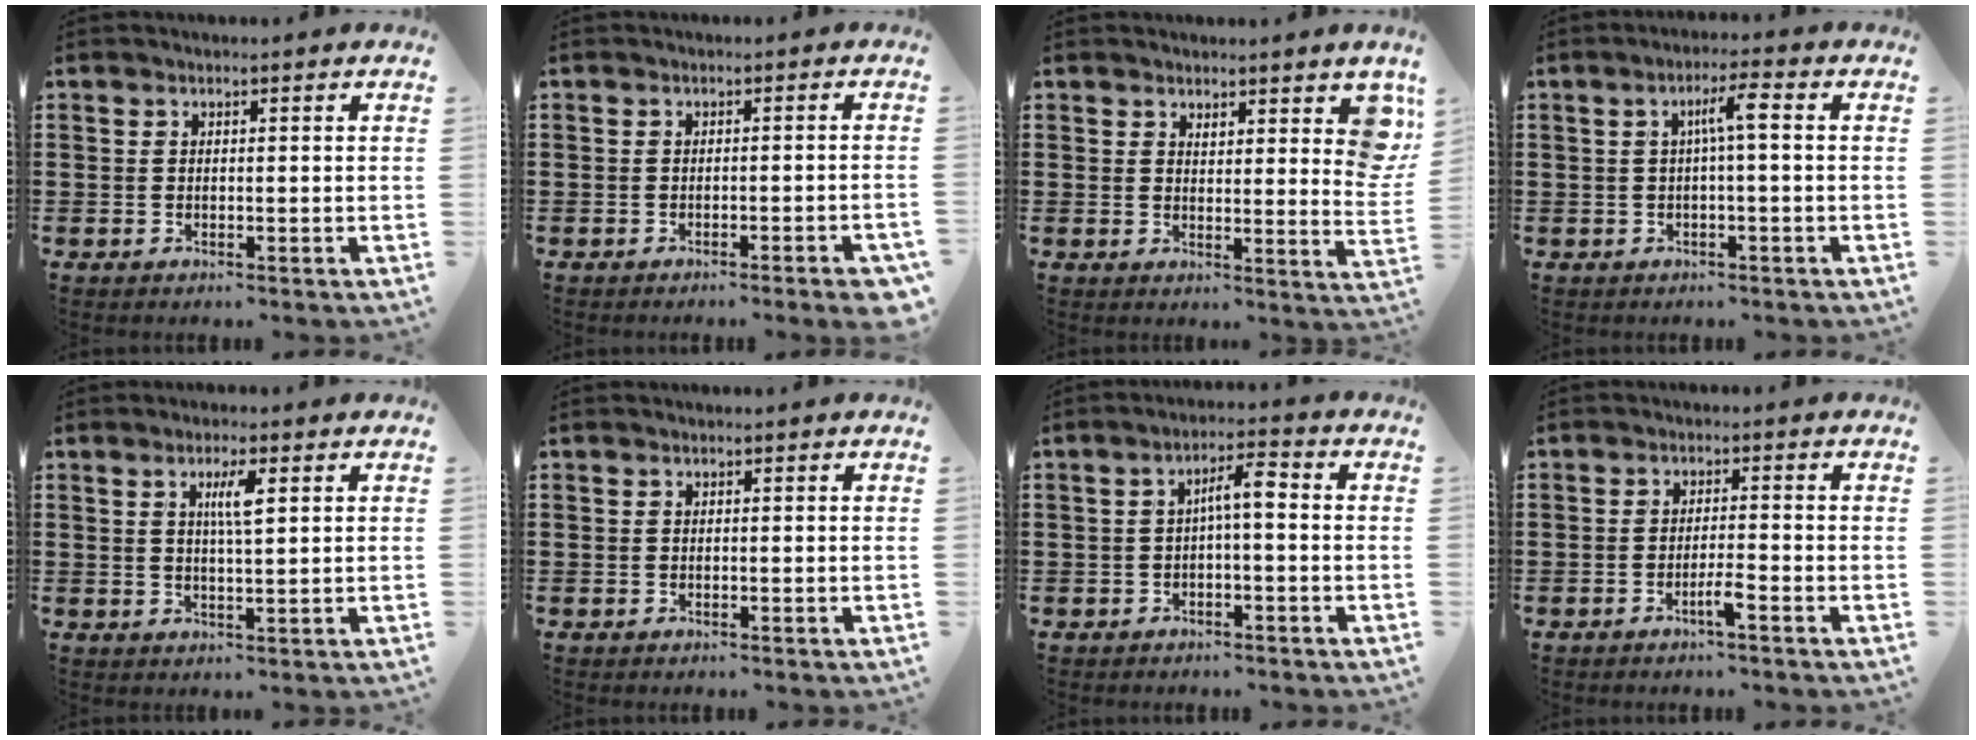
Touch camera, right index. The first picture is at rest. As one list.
[{"total": 2.0, "force": [-1.4, -0.2, 1.4], "torque": [-0.023, -0.001, -0.025]}, {"total": 4.3, "force": [3.3, 1.4, 2.5], "torque": [-0.027, -0.009, 0.054]}, {"total": 4.1, "force": [0.3, 0.3, 4.1], "torque": [-0.078, 0.007, -0.001]}, {"total": 3.7, "force": [1.3, 0.6, 3.5], "torque": [-0.072, 0.006, 0.019]}, {"total": 0.0}, {"total": 4.0, "force": [-0.4, 0.9, 3.8], "torque": [-0.074, 0.013, -0.011]}, {"total": 2.9, "force": [-1.8, -0.1, 2.3], "torque": [-0.039, -0.002, -0.032]}]